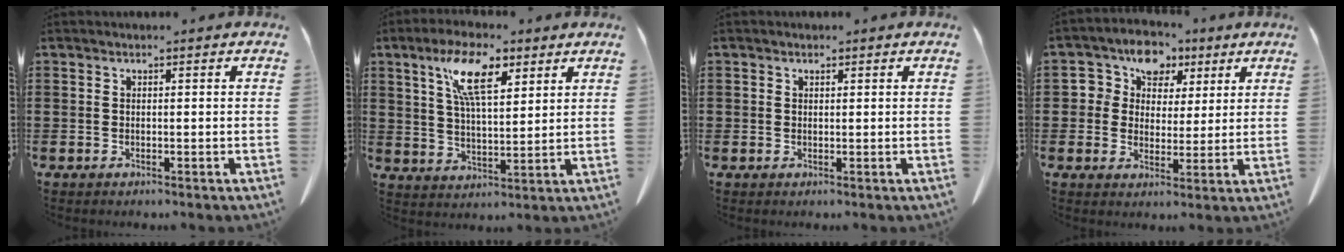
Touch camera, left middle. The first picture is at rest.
{"total": 10.2, "force": [5.9, 3.5, 7.6], "torque": [-0.153, -0.003, 0.104]}
{"total": 0.7, "force": [0.5, 0.5, 0.1], "torque": [-0.004, 0.000, 0.012]}
{"total": 6.5, "force": [3.3, 5.4, 1.6], "torque": [-0.067, 0.005, 0.056]}